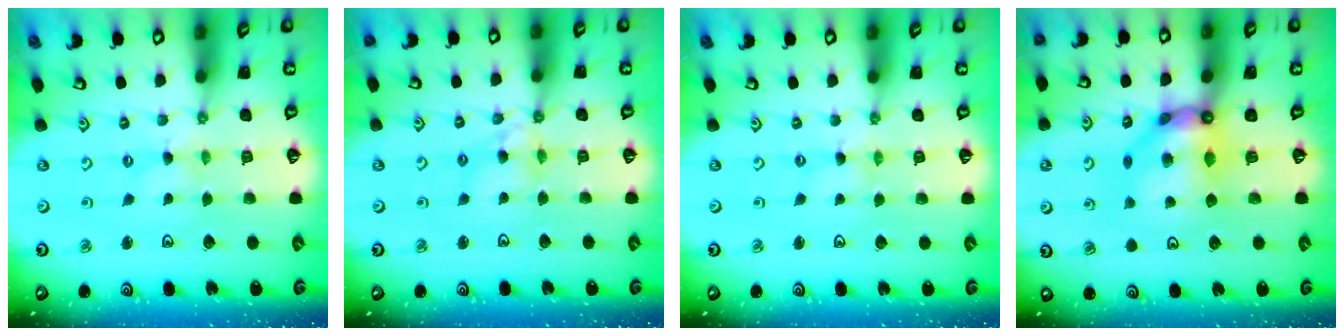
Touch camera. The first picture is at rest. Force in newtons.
{"total": 6.4, "press": 6.3, "slide": 0.7}
{"total": 0.0}
{"total": 11.6, "press": 11.5, "slide": 1.6}